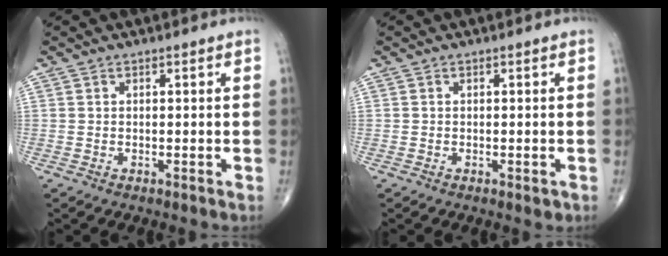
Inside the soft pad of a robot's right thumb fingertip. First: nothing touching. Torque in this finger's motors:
{"motor_torque": [0.20, 0.45, -0.10, -0.03, 0.04]}